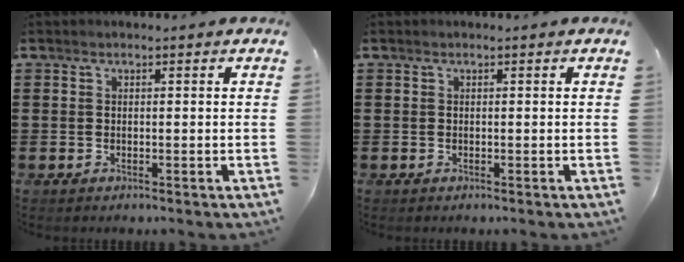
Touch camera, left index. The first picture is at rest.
{"total": 0.0}